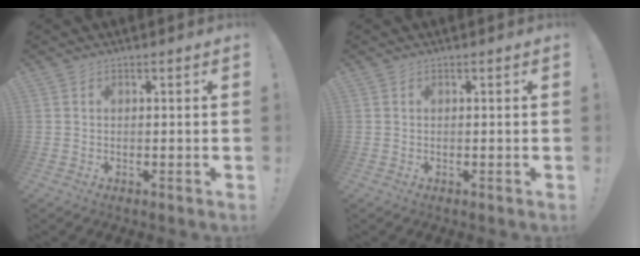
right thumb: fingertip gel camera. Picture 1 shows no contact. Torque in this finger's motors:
{"motor_torque": [-0.02, 0.02, -0.02, 0.02, 0.07]}